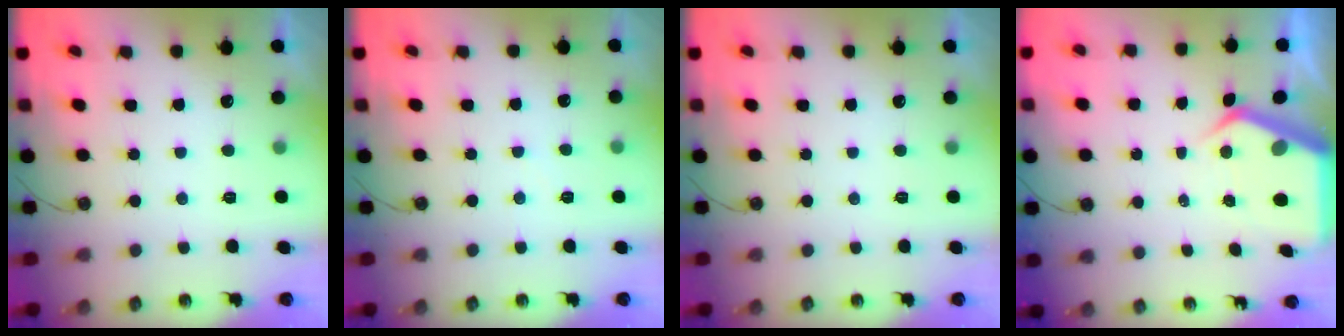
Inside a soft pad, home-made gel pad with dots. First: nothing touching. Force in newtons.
{"total": 1.9, "press": 1.9, "slide": 0.3}
{"total": 0.0}
{"total": 6.8, "press": 6.7, "slide": 0.6}